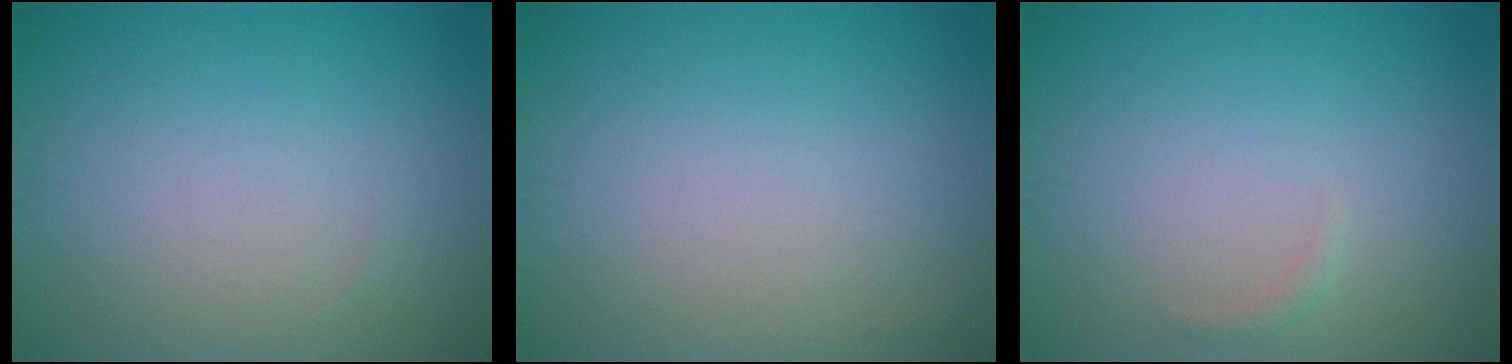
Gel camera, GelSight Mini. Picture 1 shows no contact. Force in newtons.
{"total": 0.0}
{"total": 0.6, "press": 0.6, "slide": 0.1}